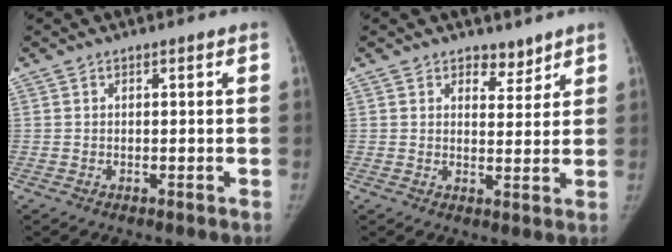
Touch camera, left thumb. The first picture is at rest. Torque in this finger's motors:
{"motor_torque": [-0.11, 0.03, 0.37, -0.31, 0.00]}